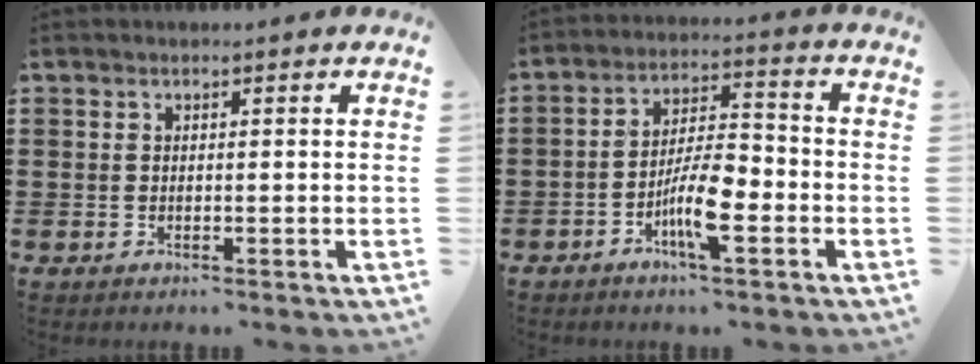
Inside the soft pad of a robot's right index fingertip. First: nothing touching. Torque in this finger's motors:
{"motor_torque": [0.68, 0.44, 0.53, 0.17]}